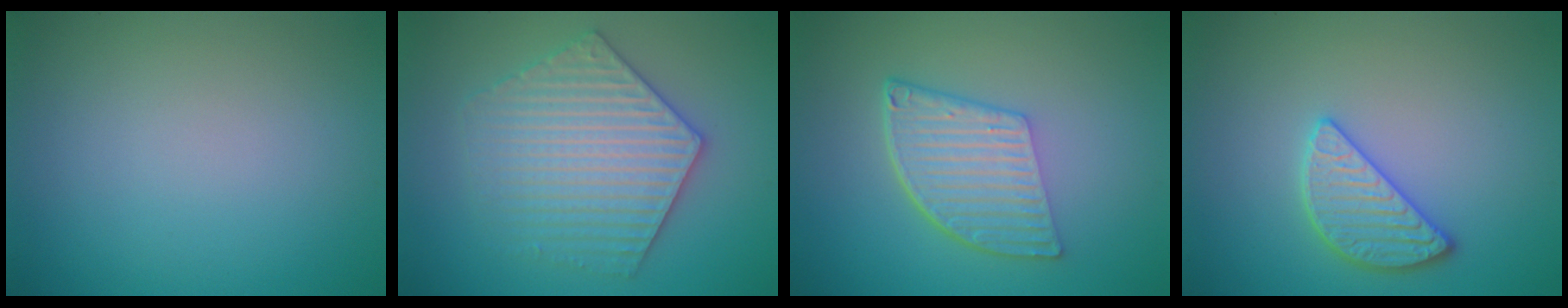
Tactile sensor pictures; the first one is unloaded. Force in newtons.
{"total": 6.1, "press": 6.1, "slide": 0.9}
{"total": 6.3, "press": 4.3, "slide": 4.6}
{"total": 2.8, "press": 2.8, "slide": 0.6}